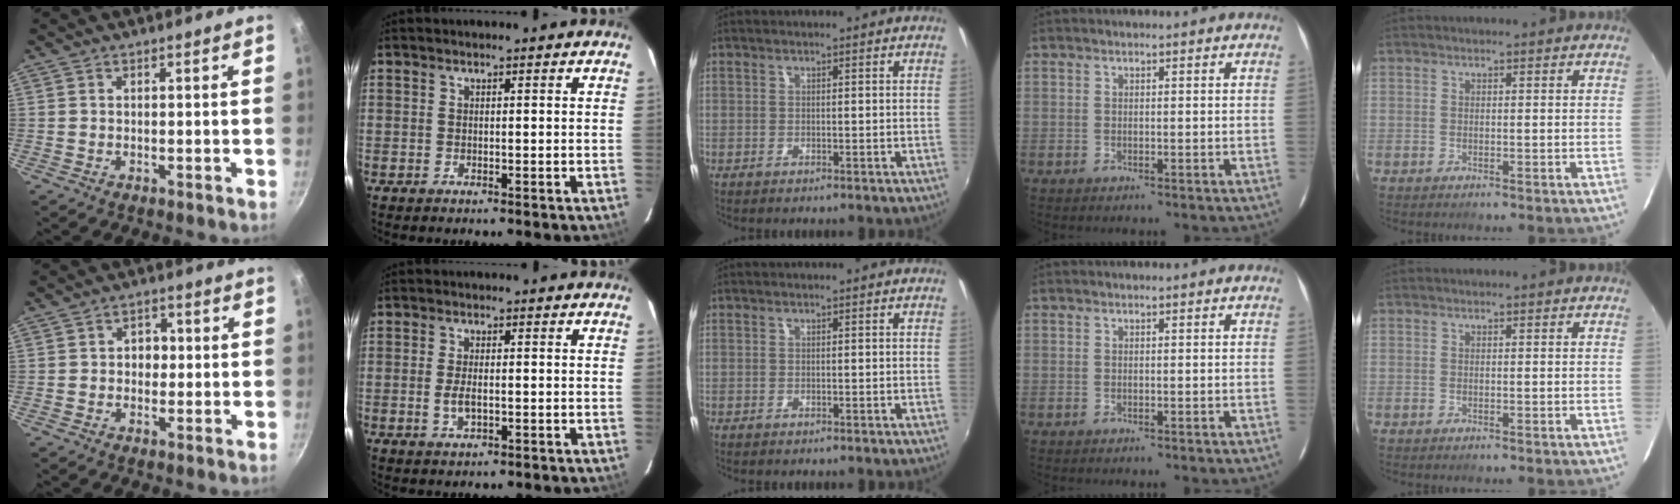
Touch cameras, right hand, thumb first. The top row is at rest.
{"thumb": {"total": 3.9, "force": [0.0, 3.2, 2.1], "torque": [-0.004, 0.006, -0.003]}, "index": {"total": 3.0, "force": [-0.7, 1.3, 2.6], "torque": [-0.051, -0.006, -0.011]}}